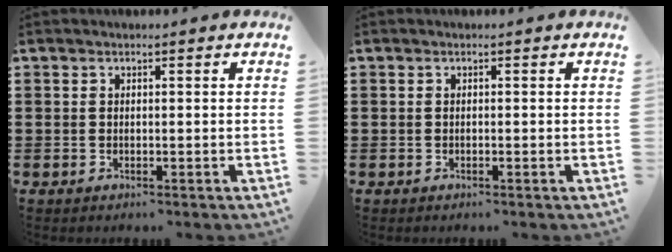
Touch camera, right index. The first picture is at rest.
{"total": 0.0}